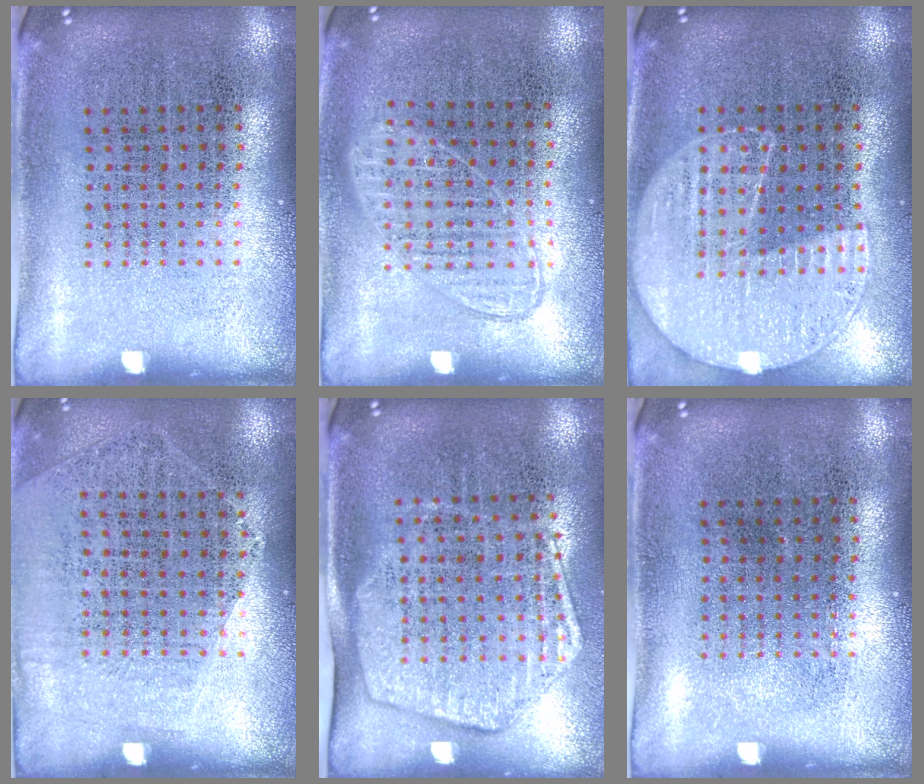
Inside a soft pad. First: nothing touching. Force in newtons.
{"total": 0.9, "press": 0.9, "slide": 0.3}
{"total": 1.1, "press": 1.1, "slide": 0.4}
{"total": 1.2, "press": 1.0, "slide": 0.7}
{"total": 1.9, "press": 1.6, "slide": 1.1}
{"total": 0.0}